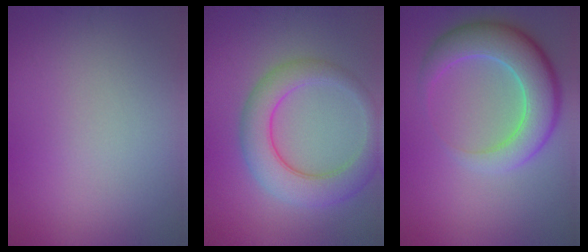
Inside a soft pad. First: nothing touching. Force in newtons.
{"total": 5.4, "press": 5.4, "slide": 0.1}
{"total": 6.8, "press": 6.7, "slide": 0.6}